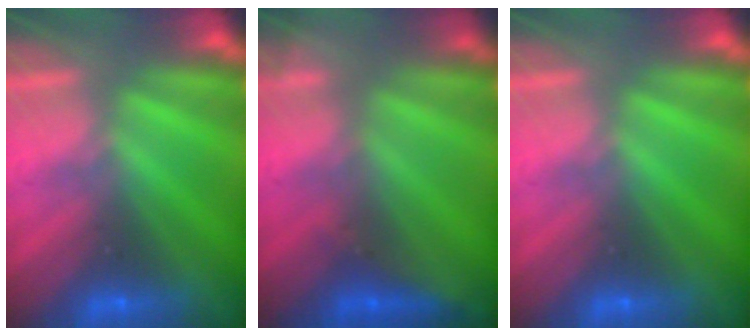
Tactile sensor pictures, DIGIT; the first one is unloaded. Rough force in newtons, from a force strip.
{"total": 2.9}
{"total": 0.0}